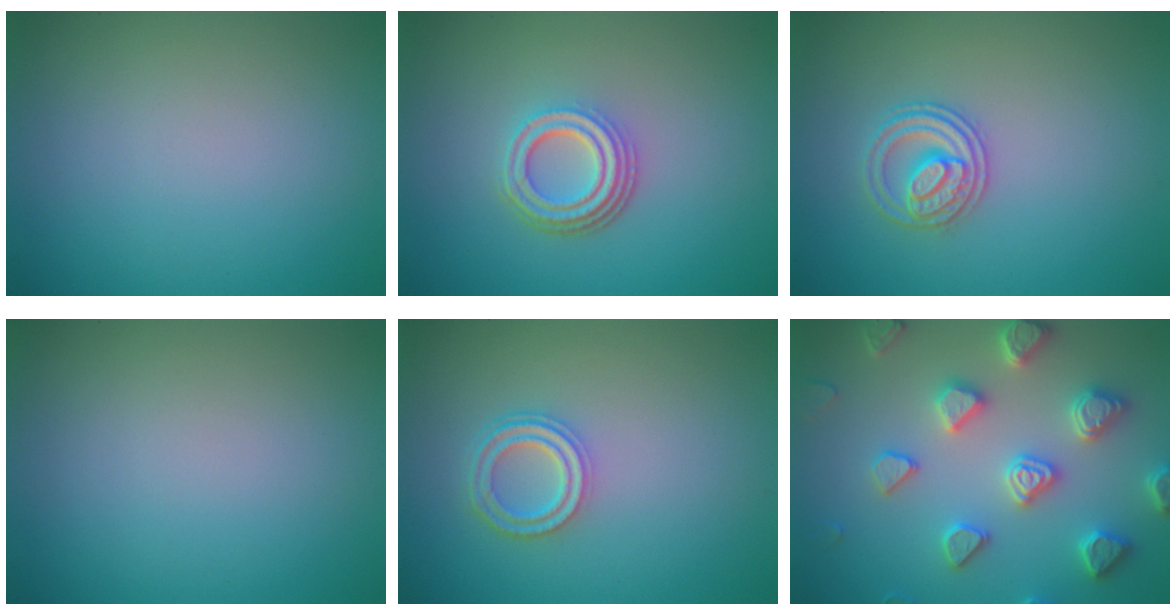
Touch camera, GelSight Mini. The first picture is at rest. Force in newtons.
{"total": 4.2, "press": 3.1, "slide": 2.9}
{"total": 2.6, "press": 2.6, "slide": 0.5}
{"total": 0.0}
{"total": 3.3, "press": 2.6, "slide": 2.1}
{"total": 5.0, "press": 4.8, "slide": 1.2}